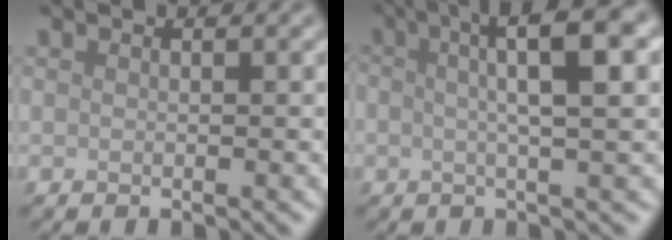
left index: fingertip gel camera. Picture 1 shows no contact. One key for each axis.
{"total": 6.7, "fx": 1.6, "fy": 1.5, "fz": 6.4, "tx": -0.075, "ty": 0.019, "tz": 0.018}